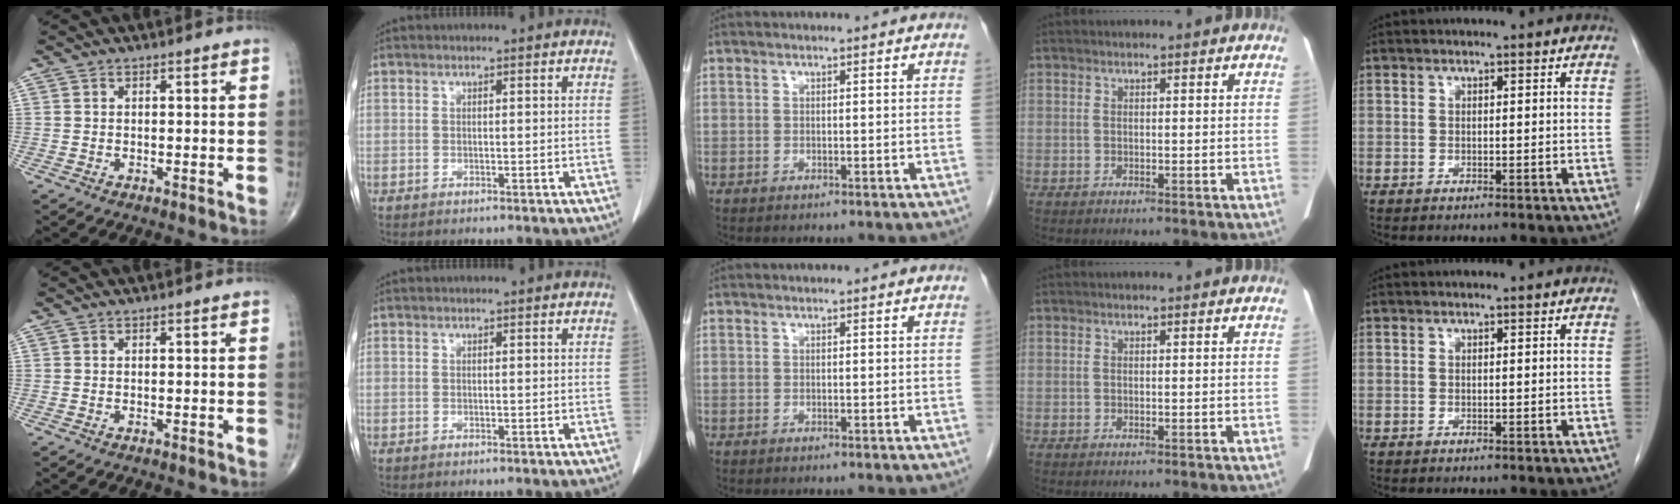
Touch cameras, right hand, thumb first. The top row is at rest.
{}